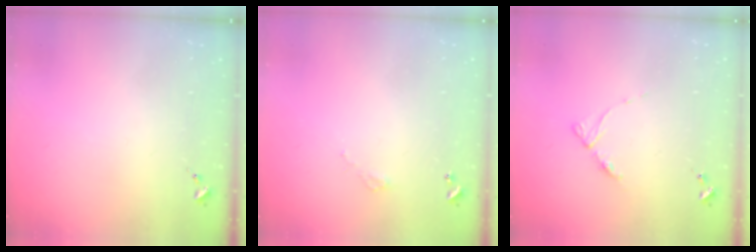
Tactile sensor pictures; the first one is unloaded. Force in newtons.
{"total": 2.8, "press": 2.8, "slide": 0.2}
{"total": 5.2, "press": 5.1, "slide": 0.6}